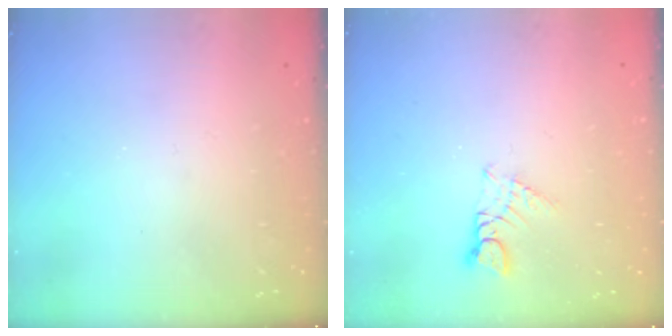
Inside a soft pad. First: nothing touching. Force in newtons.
{"total": 1.1, "press": 1.1, "slide": 0.1}